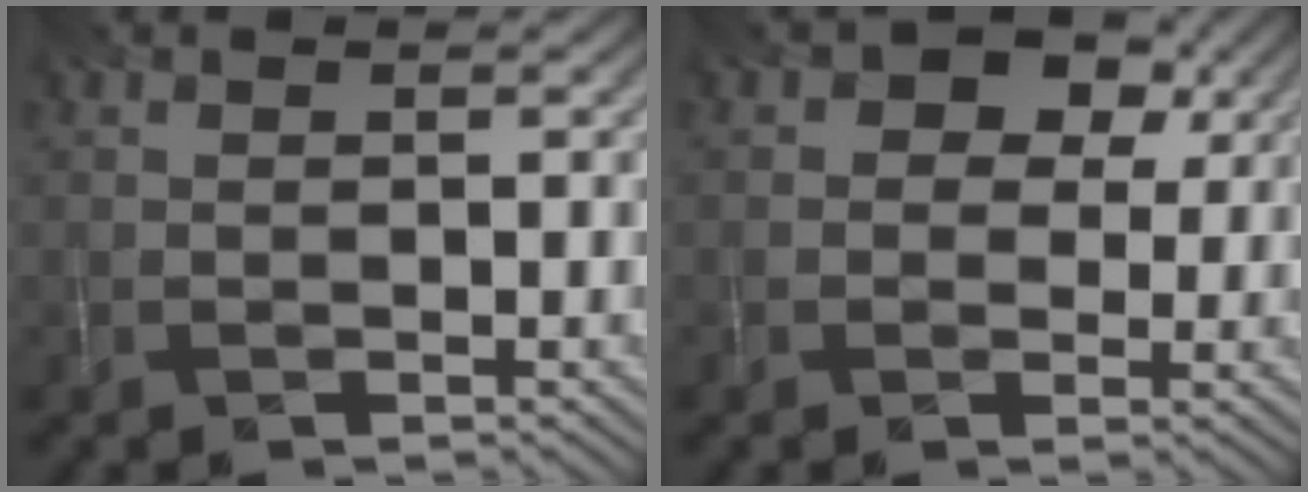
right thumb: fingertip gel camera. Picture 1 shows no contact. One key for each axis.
{"total": 6.9, "fx": 2.5, "fy": 5.4, "fz": 3.5, "tx": -0.055, "ty": 0.015, "tz": 0.015}